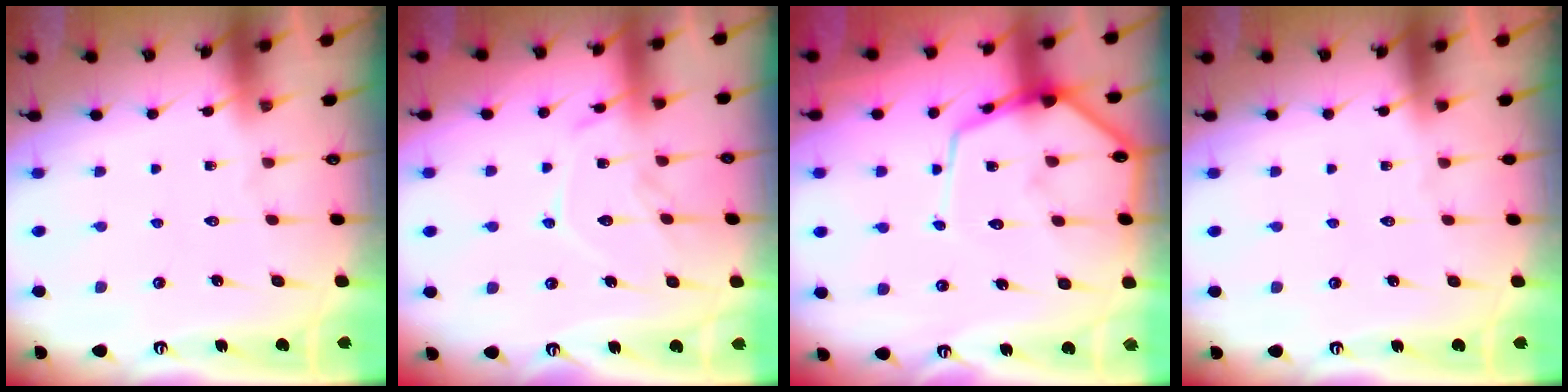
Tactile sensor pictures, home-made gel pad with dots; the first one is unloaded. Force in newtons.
{"total": 12.2, "press": 12.1, "slide": 0.8}
{"total": 12.6, "press": 12.6, "slide": 1.0}
{"total": 0.0}